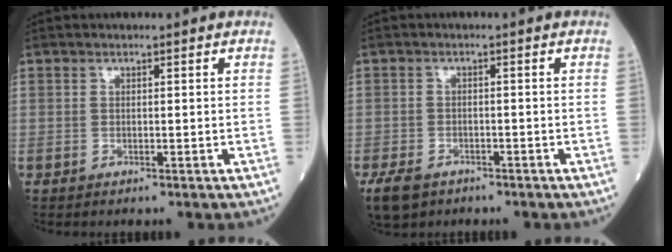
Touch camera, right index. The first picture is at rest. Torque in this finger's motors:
{"motor_torque": [0.32, -0.27, 0.08, 0.07]}